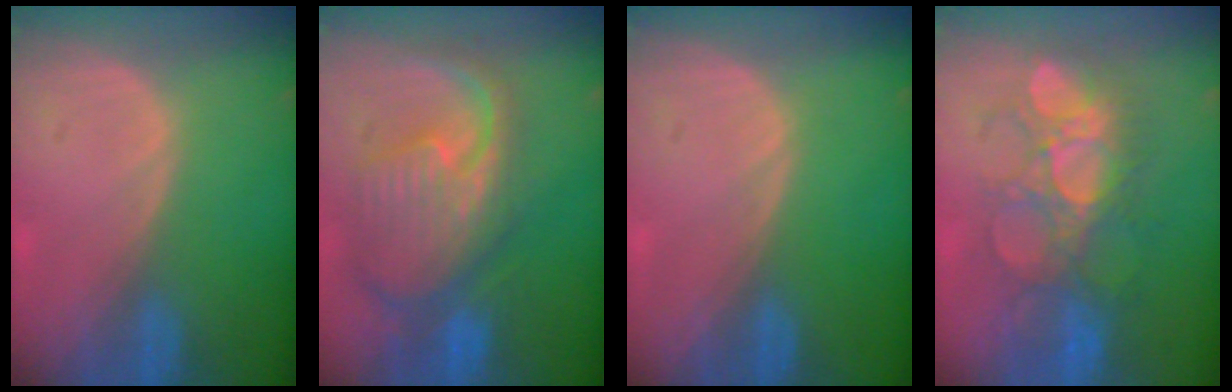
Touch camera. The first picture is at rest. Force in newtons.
{"total": 11.9, "press": 10.4, "slide": 5.9}
{"total": 0.0}
{"total": 9.0, "press": 8.9, "slide": 1.1}